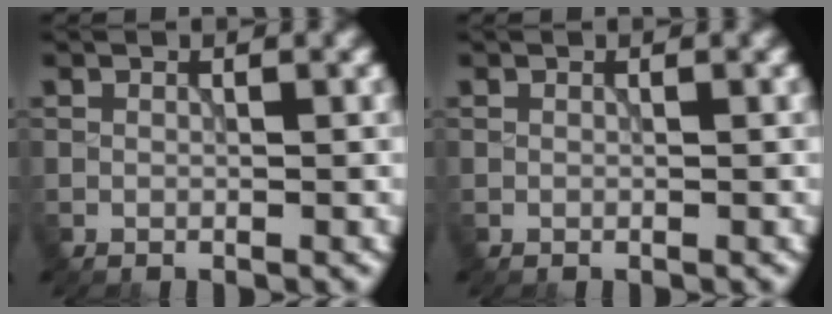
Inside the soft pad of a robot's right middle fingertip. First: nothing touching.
{"total": 0.0}